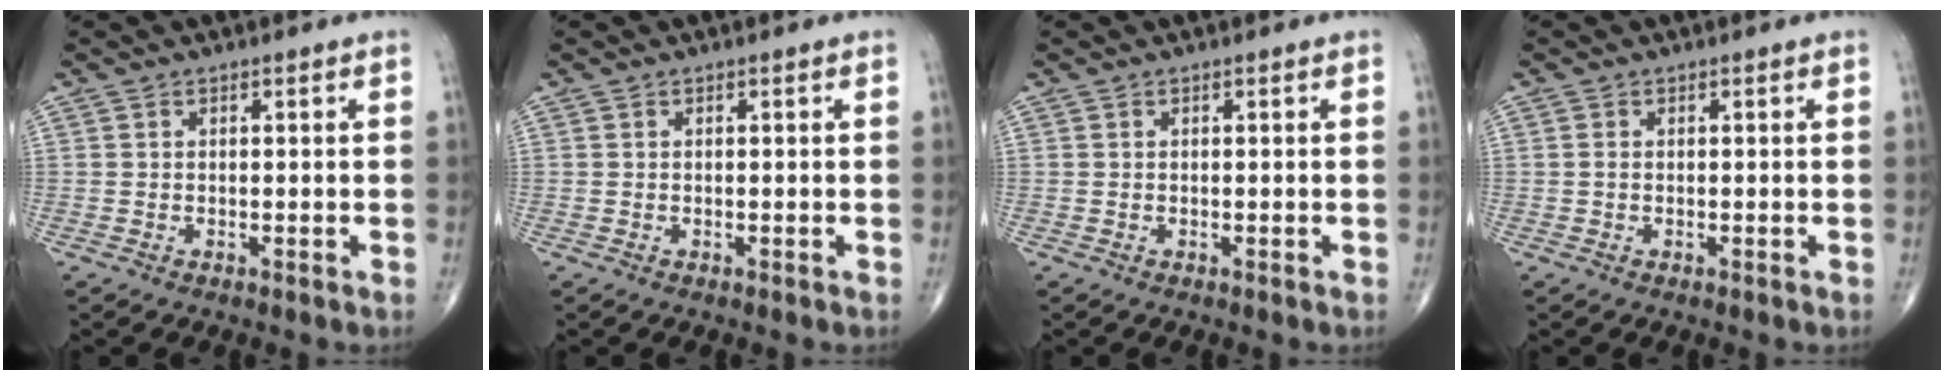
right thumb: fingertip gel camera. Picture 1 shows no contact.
{"total": 0.0}
{"total": 0.0}
{"total": 0.6, "force": [0.0, 0.4, 0.4], "torque": [-0.010, 0.001, 0.002]}